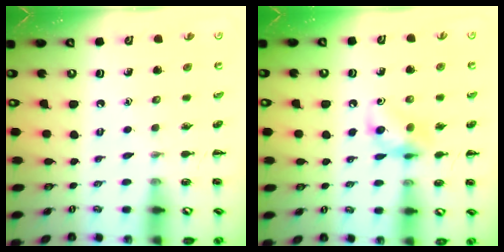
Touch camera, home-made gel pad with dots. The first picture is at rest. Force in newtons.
{"total": 9.3, "press": 9.3, "slide": 0.7}